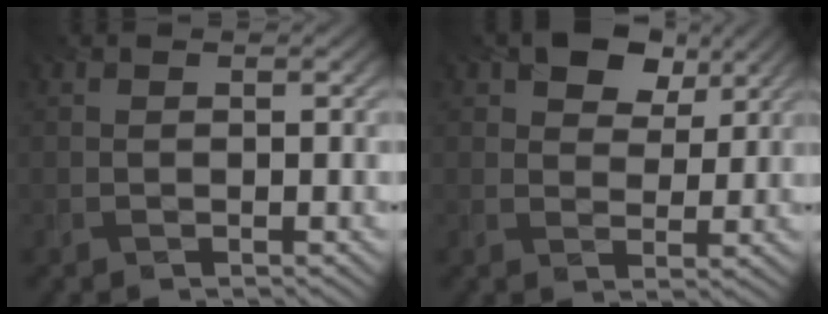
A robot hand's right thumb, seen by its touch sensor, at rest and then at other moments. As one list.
[{"total": 5.6, "force": [3.3, 3.6, 2.8], "torque": [-0.047, 0.001, 0.048]}]